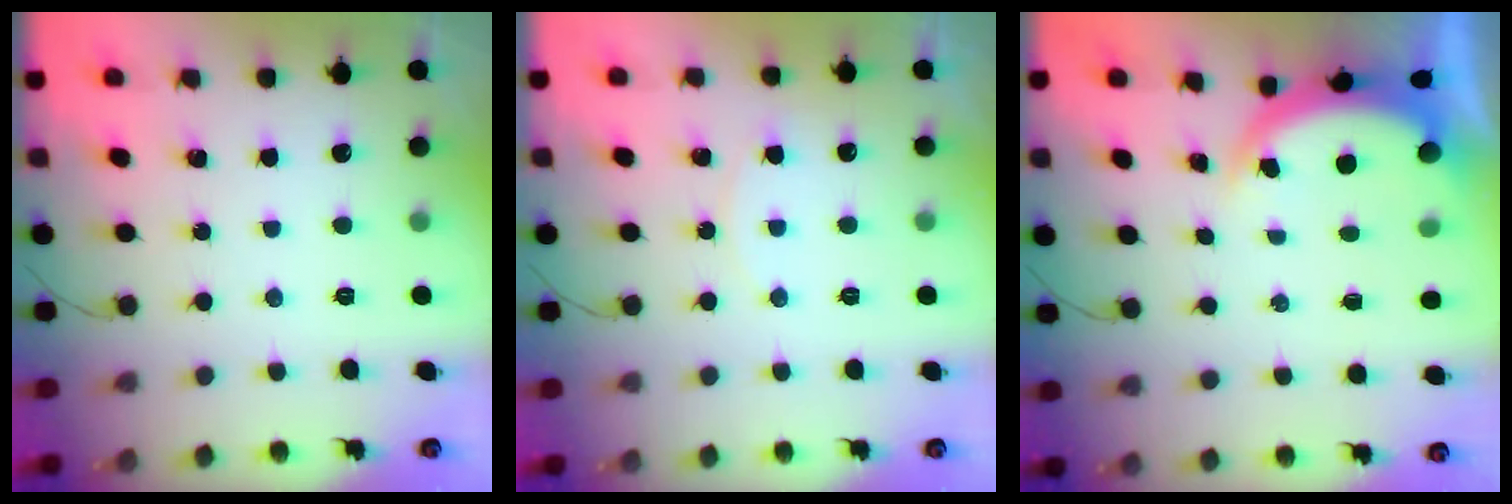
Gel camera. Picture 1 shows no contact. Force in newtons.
{"total": 4.2, "press": 4.1, "slide": 0.5}
{"total": 5.1, "press": 4.9, "slide": 1.3}